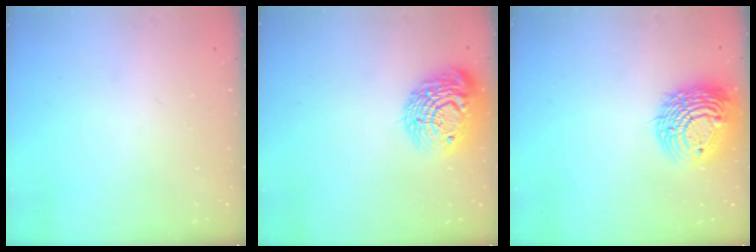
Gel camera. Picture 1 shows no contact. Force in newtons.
{"total": 17.6, "press": 17.6, "slide": 1.1}
{"total": 16.1, "press": 15.9, "slide": 2.6}